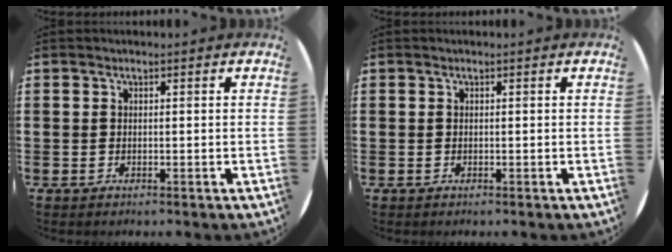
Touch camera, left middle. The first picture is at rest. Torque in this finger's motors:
{"motor_torque": [-0.15, -0.08, -0.01, 0.01]}